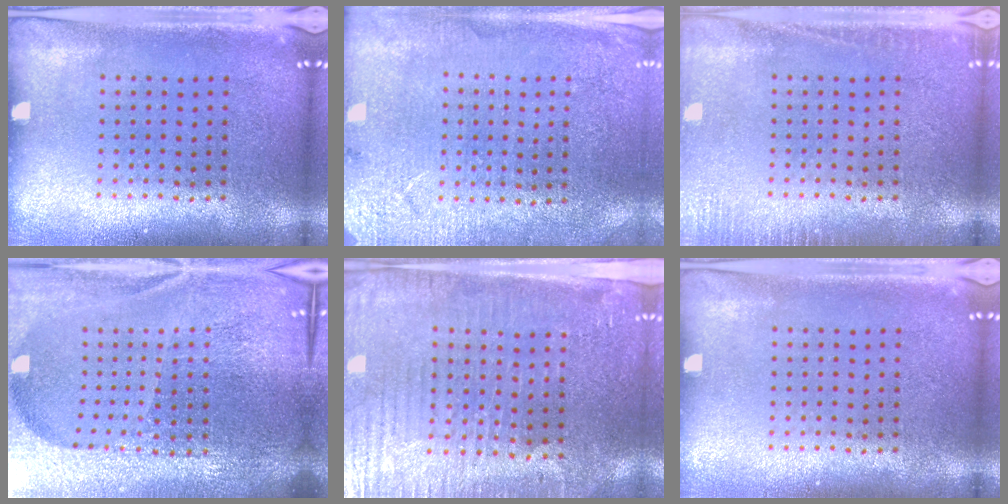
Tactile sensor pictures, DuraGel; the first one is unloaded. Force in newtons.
{"total": 2.7, "press": 2.6, "slide": 0.4}
{"total": 1.6, "press": 1.6, "slide": 0.4}
{"total": 6.1, "press": 5.4, "slide": 2.8}
{"total": 3.7, "press": 3.4, "slide": 1.5}
{"total": 0.0}